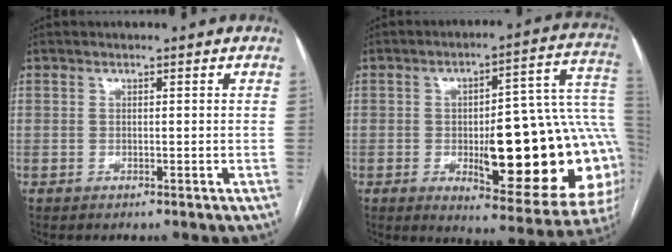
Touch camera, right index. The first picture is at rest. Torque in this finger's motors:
{"motor_torque": [1.81, -0.12, 0.55, 0.18]}